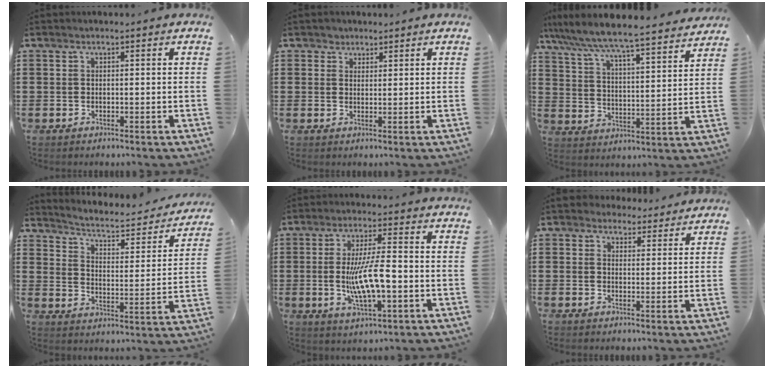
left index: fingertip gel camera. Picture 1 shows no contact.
{"total": 1.7, "force": [1.3, 1.1, -0.1], "torque": [-0.004, 0.005, 0.026]}
{"total": 6.0, "force": [5.7, -0.2, 1.6], "torque": [-0.061, -0.047, 0.092]}
{"total": 3.0, "force": [2.7, 0.5, 1.3], "torque": [-0.044, -0.026, 0.033]}
{"total": 9.4, "force": [-1.5, 2.6, 8.9], "torque": [-0.177, -0.004, -0.030]}
{"total": 3.4, "force": [2.9, 1.8, 0.1], "torque": [-0.008, -0.002, 0.052]}